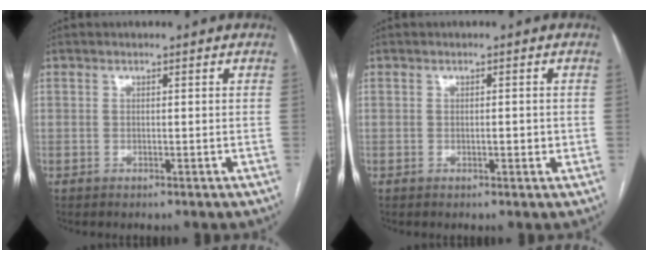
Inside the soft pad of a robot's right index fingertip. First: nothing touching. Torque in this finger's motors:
{"motor_torque": [0.32, -0.06, 0.21, 0.03]}